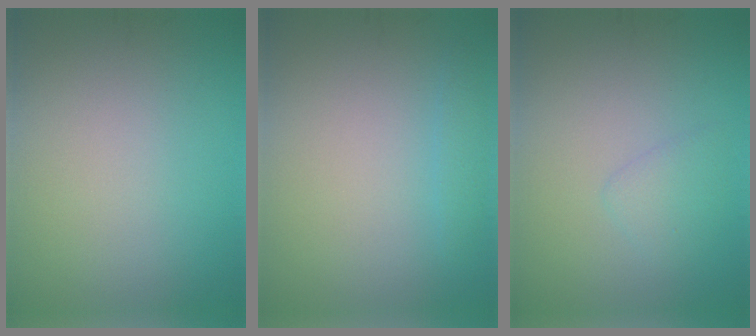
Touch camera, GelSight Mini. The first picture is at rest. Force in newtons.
{"total": 1.0, "press": 1.0, "slide": 0.1}
{"total": 1.6, "press": 1.6, "slide": 0.1}